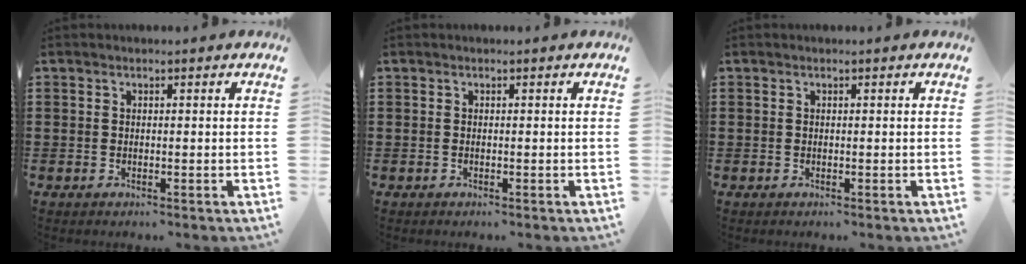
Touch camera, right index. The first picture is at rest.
{"total": 0.0}
{"total": 0.0}